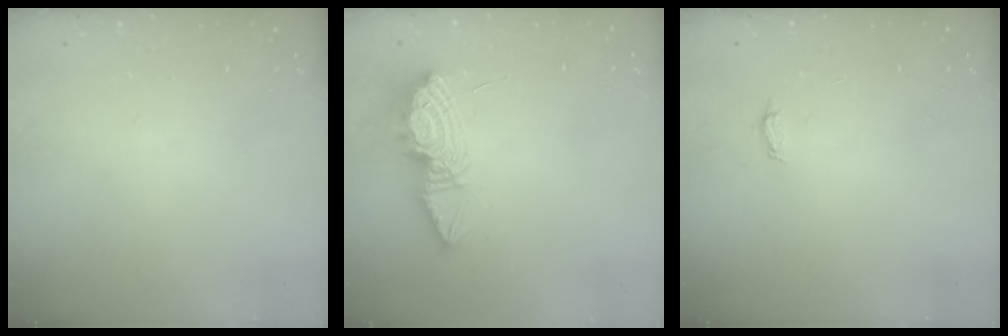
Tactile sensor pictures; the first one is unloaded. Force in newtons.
{"total": 13.2, "press": 13.1, "slide": 1.5}
{"total": 2.8, "press": 2.8, "slide": 0.3}